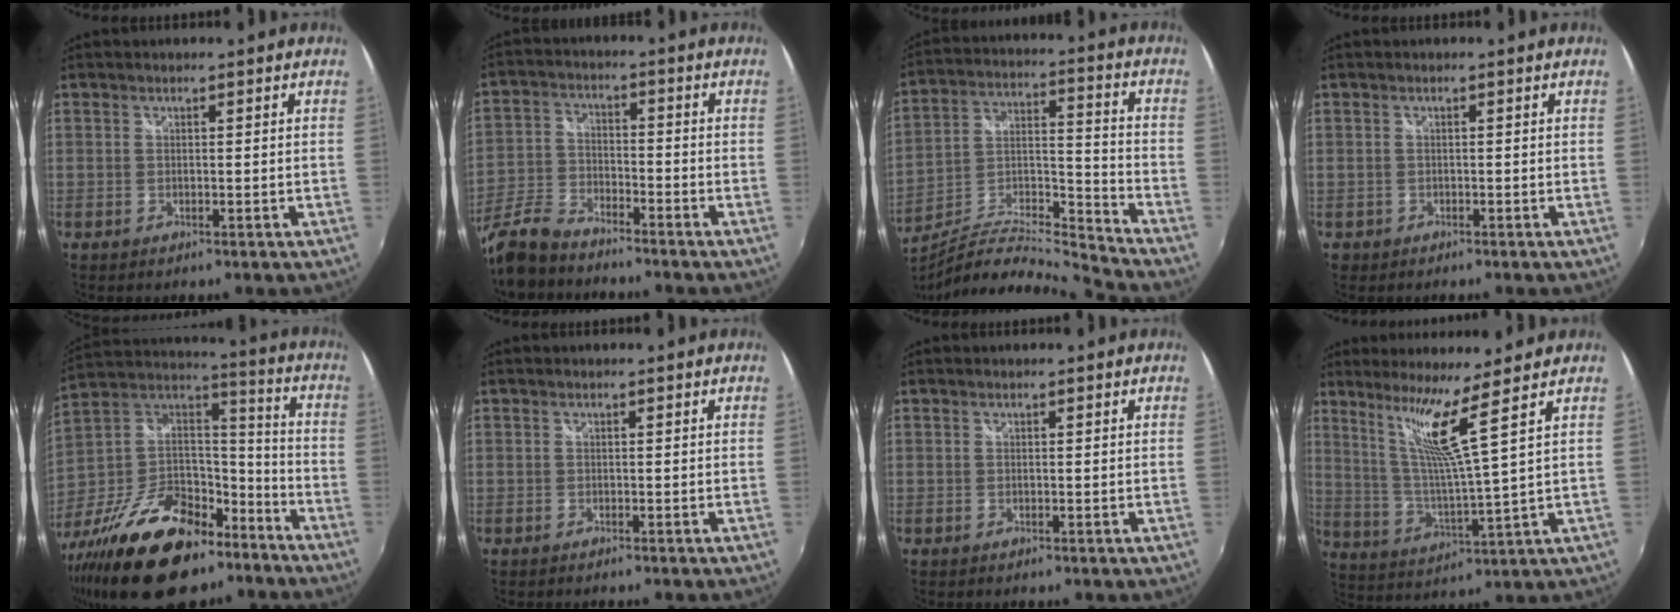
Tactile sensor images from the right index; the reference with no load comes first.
{"total": 10.4, "force": [-8.7, 3.5, 4.4], "torque": [-0.111, -0.004, -0.181]}
{"total": 14.2, "force": [-13.0, -0.7, 5.7], "torque": [-0.094, 0.000, -0.239]}
{"total": 1.3, "force": [-0.6, 1.1, 0.0], "torque": [-0.007, 0.002, -0.009]}
{"total": 29.8, "force": [-17.8, 16.7, 17.0], "torque": [-0.362, 0.019, -0.281]}
{"total": 0.0}
{"total": 0.0}
{"total": 9.4, "force": [6.1, -2.4, 6.7], "torque": [-0.117, -0.012, 0.124]}